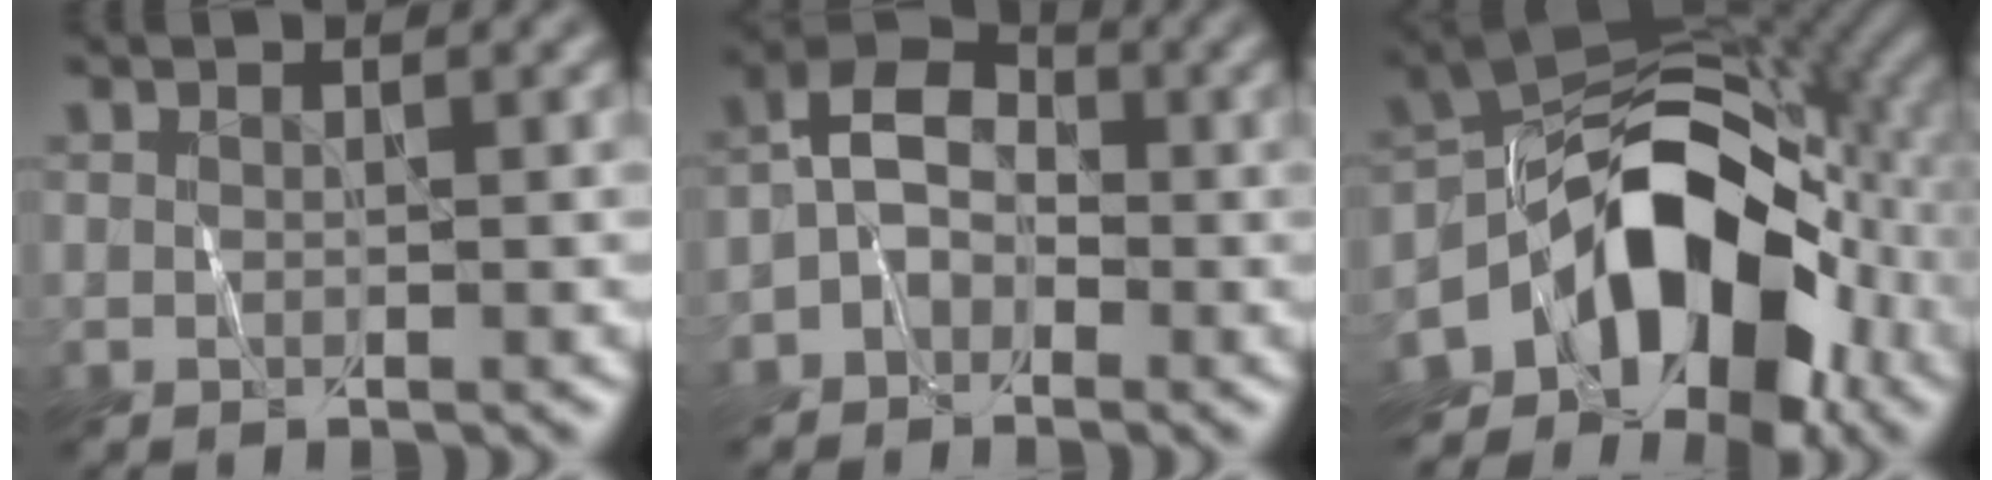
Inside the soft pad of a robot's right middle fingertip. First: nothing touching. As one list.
[{"total": 3.4, "force": [-1.5, 2.6, 1.8], "torque": [-0.025, 0.018, -0.039]}, {"total": 11.0, "force": [-5.5, 6.5, 7.0], "torque": [-0.082, 0.018, -0.102]}]